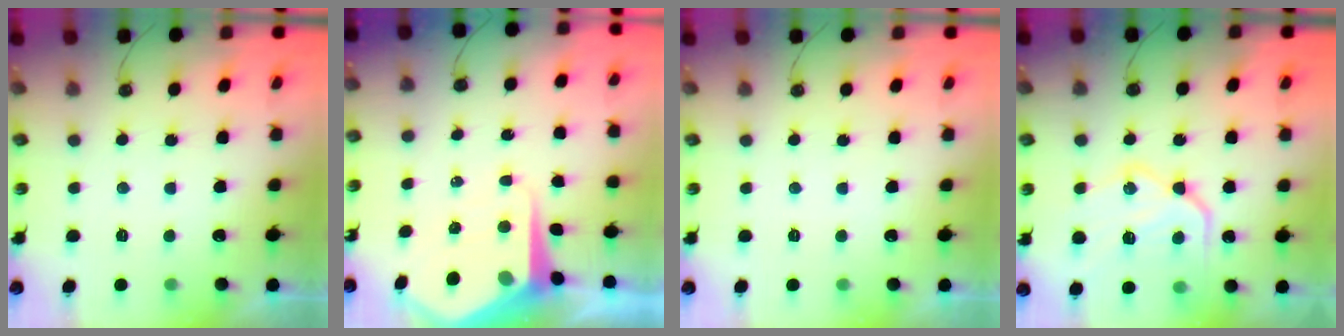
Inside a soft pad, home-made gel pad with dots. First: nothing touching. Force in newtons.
{"total": 10.5, "press": 10.4, "slide": 1.0}
{"total": 0.0}
{"total": 19.3, "press": 19.2, "slide": 1.9}